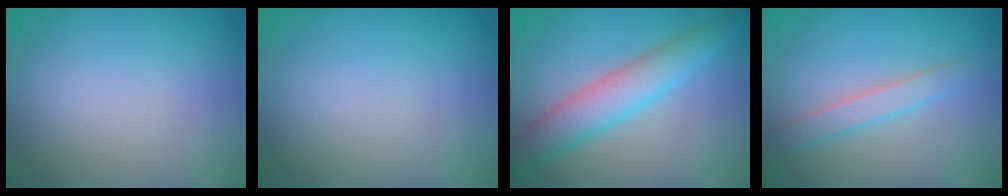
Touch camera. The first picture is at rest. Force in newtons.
{"total": 0.0}
{"total": 4.4, "press": 4.4, "slide": 0.2}
{"total": 2.1, "press": 2.1, "slide": 0.1}